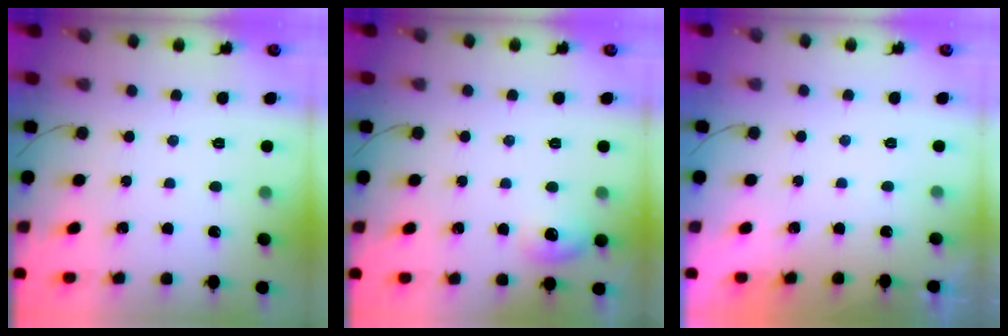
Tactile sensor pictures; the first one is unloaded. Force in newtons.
{"total": 6.4, "press": 6.2, "slide": 1.4}
{"total": 1.8, "press": 0.1, "slide": 1.8}